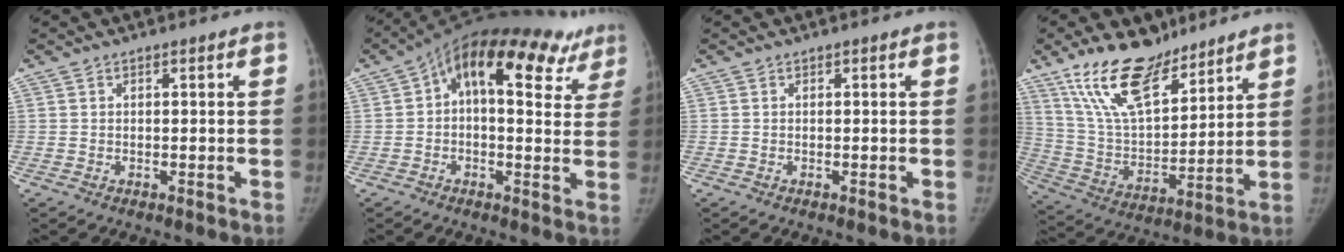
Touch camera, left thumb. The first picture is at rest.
{"total": 20.0, "force": [10.0, 10.0, 14.2], "torque": [-0.175, 0.026, 0.136]}
{"total": 0.0}
{"total": 18.2, "force": [13.2, 7.6, 10.0], "torque": [-0.146, -0.068, 0.250]}